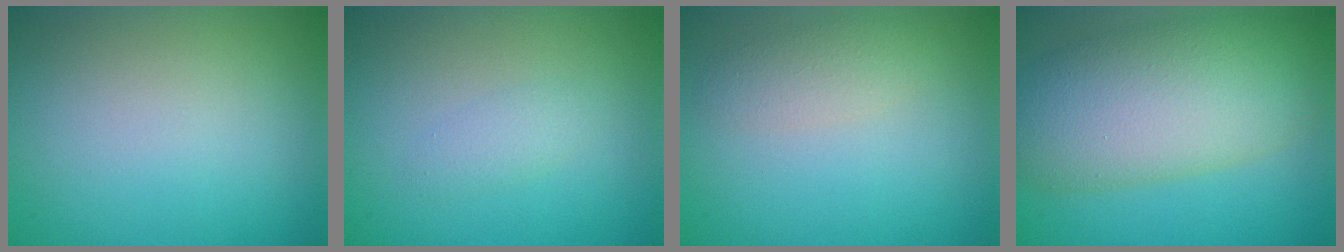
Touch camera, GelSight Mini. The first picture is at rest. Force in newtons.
{"total": 1.3, "press": 1.3, "slide": 0.1}
{"total": 1.9, "press": 1.9, "slide": 0.0}
{"total": 10.0, "press": 9.9, "slide": 0.8}